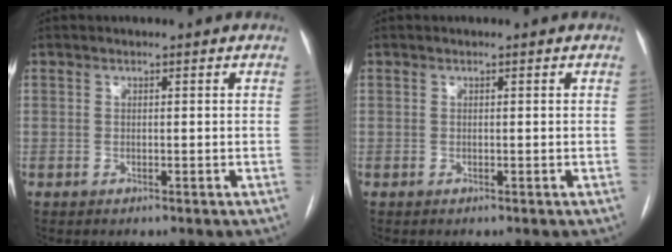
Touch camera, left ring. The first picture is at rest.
{"total": 0.0}